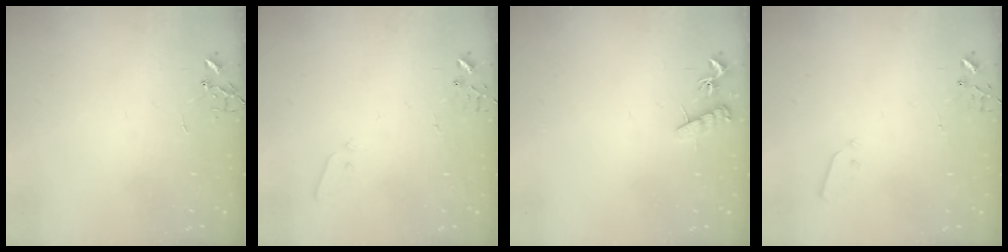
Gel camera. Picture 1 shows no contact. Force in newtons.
{"total": 3.3, "press": 3.3, "slide": 0.4}
{"total": 8.1, "press": 8.1, "slide": 0.6}
{"total": 3.2, "press": 3.2, "slide": 0.1}